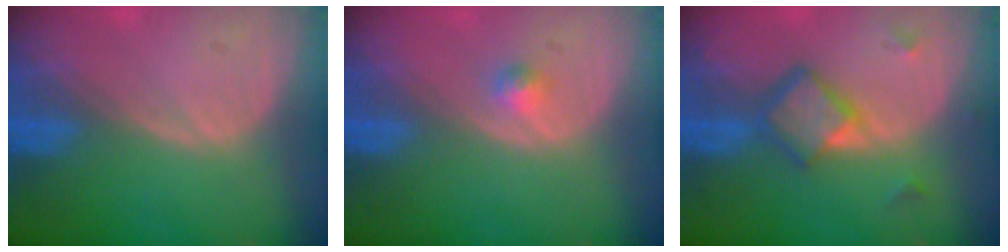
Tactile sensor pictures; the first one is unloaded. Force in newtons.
{"total": 1.5, "press": 1.3, "slide": 0.8}
{"total": 5.9, "press": 5.2, "slide": 2.8}